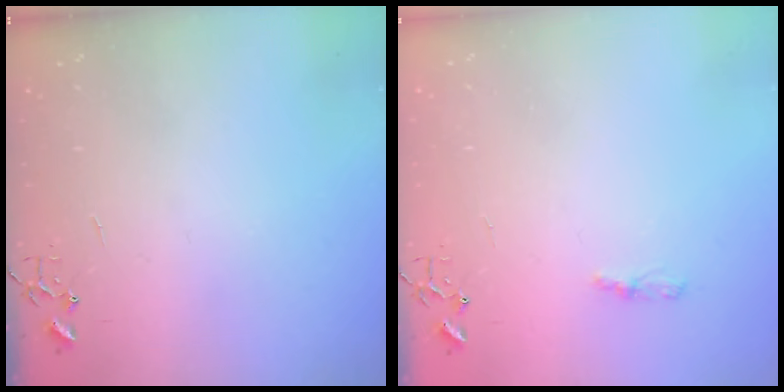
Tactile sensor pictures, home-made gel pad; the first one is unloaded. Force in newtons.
{"total": 4.2, "press": 4.1, "slide": 0.5}